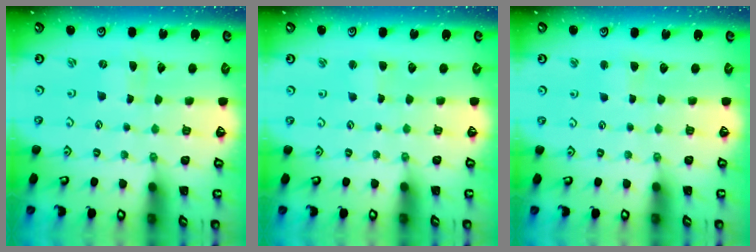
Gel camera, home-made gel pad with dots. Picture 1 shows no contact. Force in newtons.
{"total": 1.8, "press": 1.7, "slide": 0.3}
{"total": 2.4, "press": 2.4, "slide": 0.3}